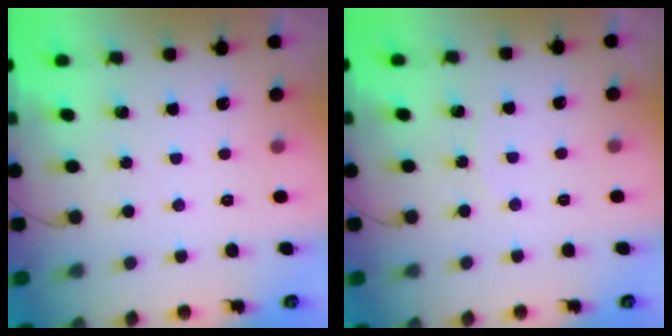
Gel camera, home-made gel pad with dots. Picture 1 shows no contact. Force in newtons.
{"total": 3.9, "press": 3.1, "slide": 2.3}